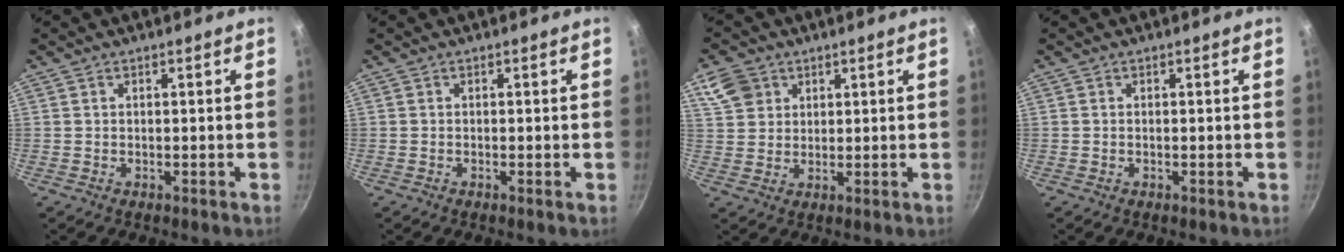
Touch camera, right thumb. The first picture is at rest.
{"total": 0.0}
{"total": 6.6, "force": [3.3, 5.3, 2.2], "torque": [-0.021, 0.001, 0.065]}
{"total": 0.0}